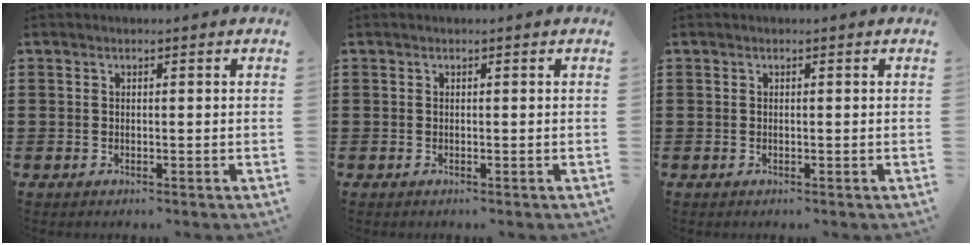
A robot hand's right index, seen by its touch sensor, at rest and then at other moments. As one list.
[{"total": 0.0}, {"total": 0.0}]